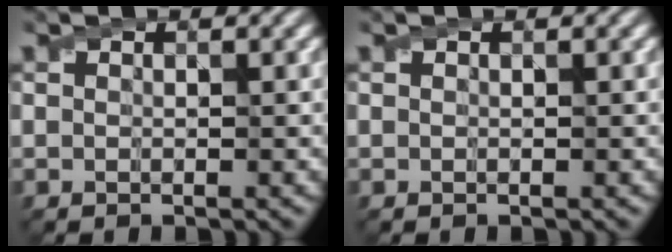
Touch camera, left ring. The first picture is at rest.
{"total": 0.0}